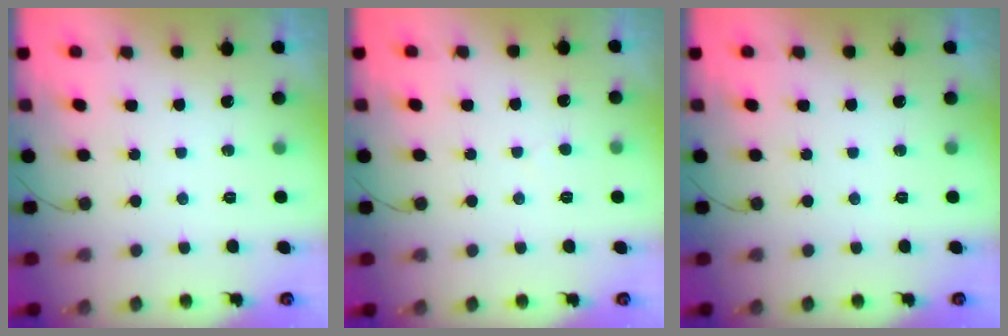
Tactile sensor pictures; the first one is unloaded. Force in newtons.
{"total": 2.1, "press": 2.1, "slide": 0.1}
{"total": 0.0}